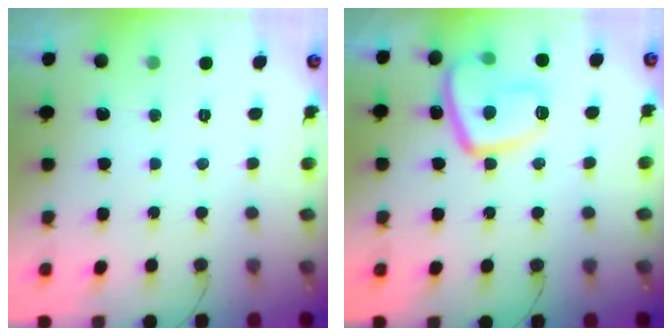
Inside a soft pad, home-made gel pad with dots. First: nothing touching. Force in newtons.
{"total": 12.8, "press": 12.7, "slide": 1.3}